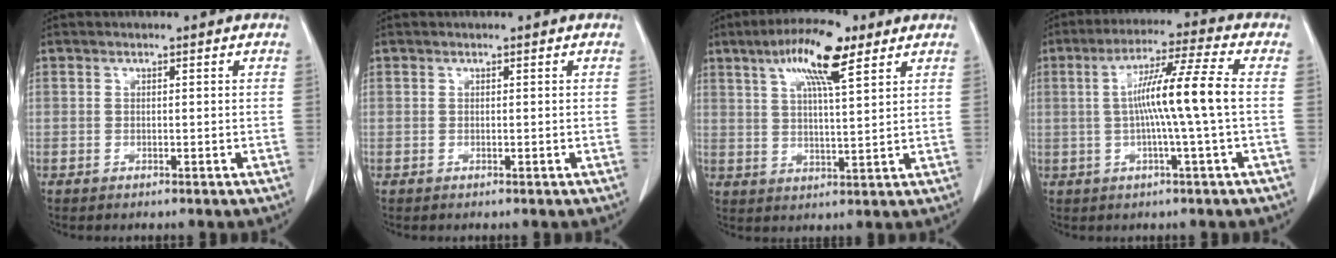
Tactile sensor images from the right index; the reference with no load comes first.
{"total": 0.0}
{"total": 11.3, "force": [6.1, 2.4, 9.2], "torque": [-0.167, 0.012, 0.104]}
{"total": 10.8, "force": [-0.1, -1.0, 10.8], "torque": [-0.191, 0.012, -0.003]}